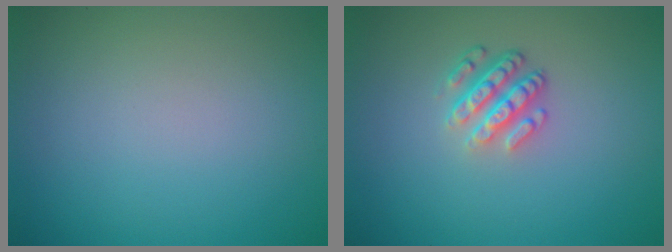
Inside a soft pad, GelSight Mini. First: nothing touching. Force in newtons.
{"total": 3.6, "press": 2.6, "slide": 2.5}